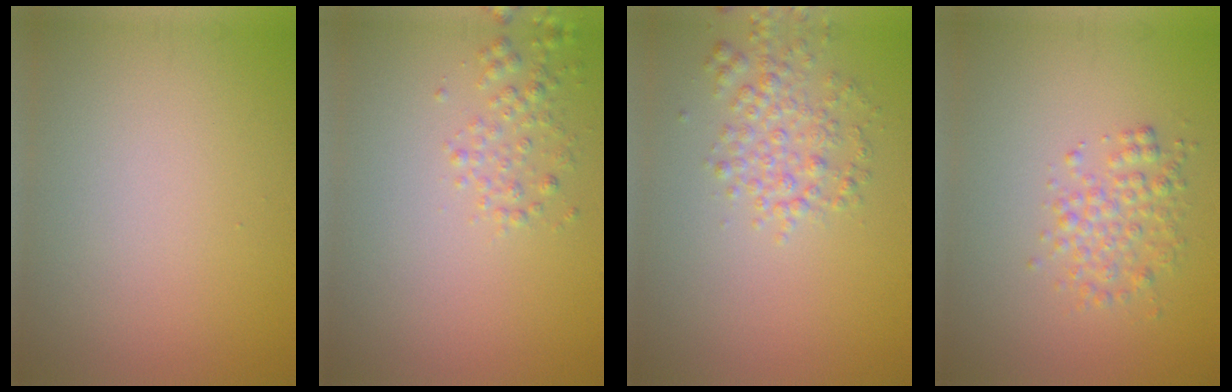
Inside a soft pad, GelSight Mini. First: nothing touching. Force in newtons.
{"total": 1.8, "press": 1.8, "slide": 0.1}
{"total": 2.9, "press": 2.9, "slide": 0.1}
{"total": 2.6, "press": 2.6, "slide": 0.0}